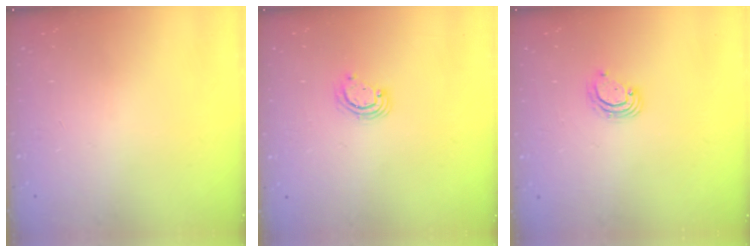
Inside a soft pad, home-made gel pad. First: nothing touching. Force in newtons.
{"total": 3.7, "press": 3.7, "slide": 0.4}
{"total": 3.4, "press": 3.4, "slide": 0.2}